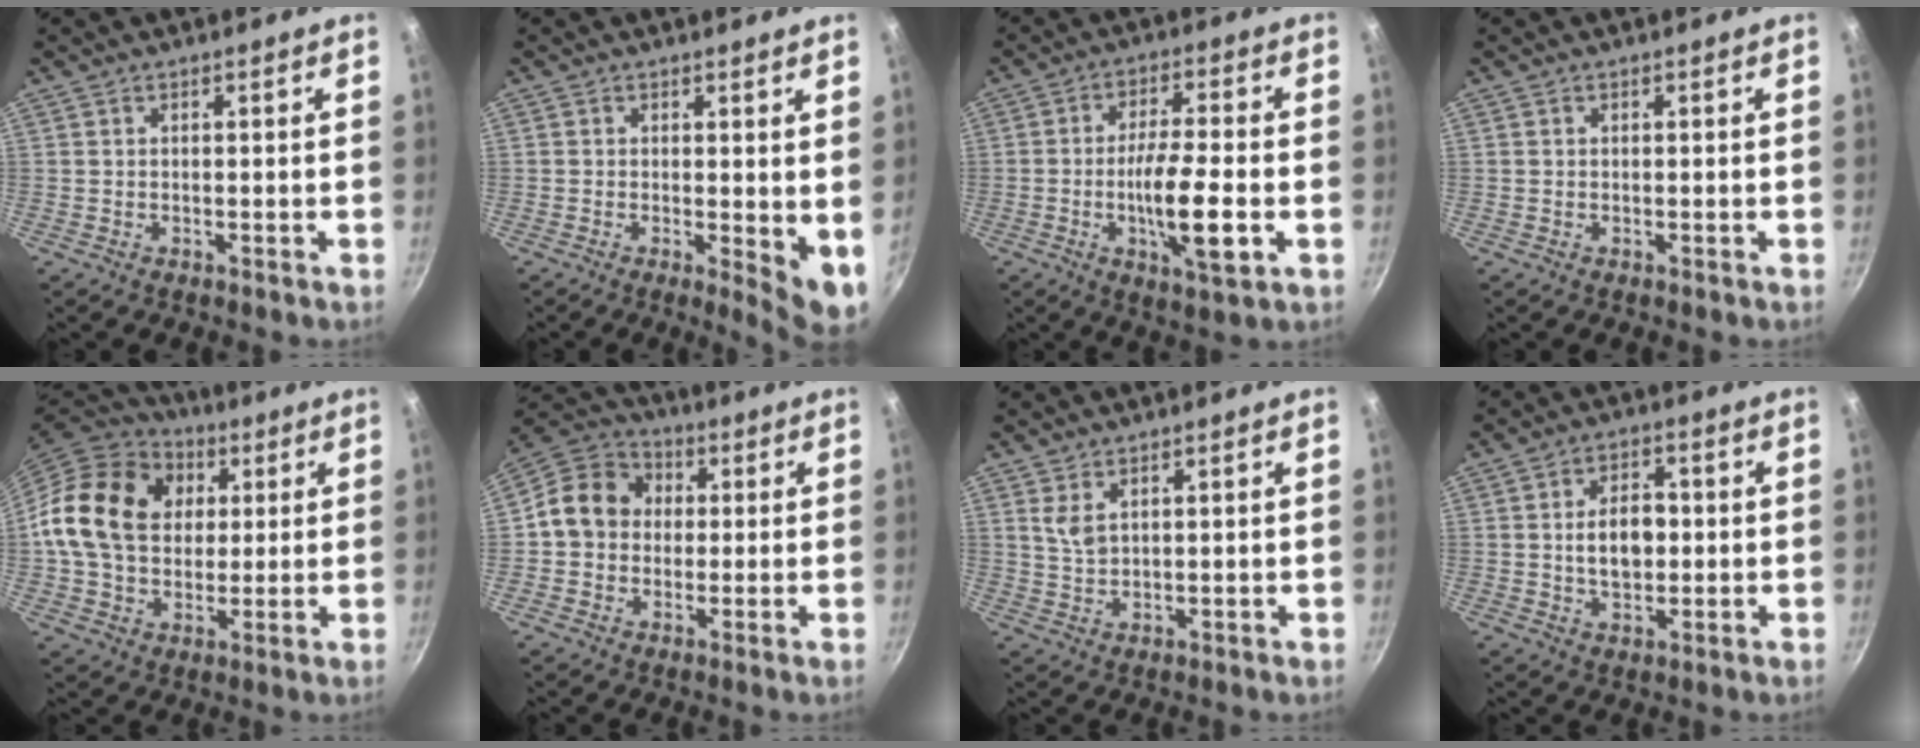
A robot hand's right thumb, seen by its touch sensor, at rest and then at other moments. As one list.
[{"total": 5.8, "force": [0.1, 2.0, 5.5], "torque": [-0.068, -0.013, 0.003]}, {"total": 12.0, "force": [-2.9, 2.8, 11.3], "torque": [-0.197, 0.010, -0.052]}, {"total": 0.0}, {"total": 20.2, "force": [3.9, 15.5, 12.4], "torque": [-0.198, 0.016, 0.062]}, {"total": 11.5, "force": [0.6, 10.0, 5.5], "torque": [-0.065, 0.027, -0.011]}, {"total": 3.4, "force": [1.7, 1.8, 2.3], "torque": [-0.042, -0.012, 0.036]}, {"total": 8.0, "force": [0.2, 5.1, 6.1], "torque": [-0.080, 0.006, 0.002]}]